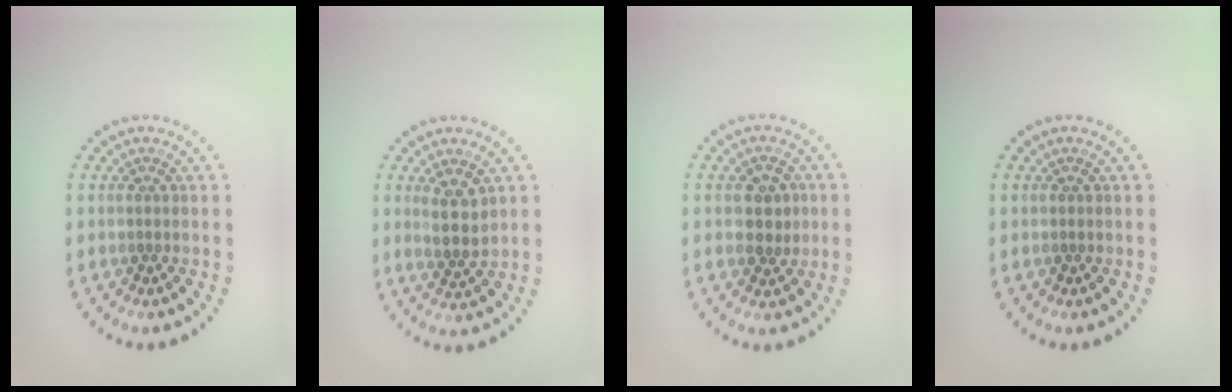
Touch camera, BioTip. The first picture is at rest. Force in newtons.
{"total": 2.6, "press": 2.3, "slide": 1.1}
{"total": 2.4, "press": 2.4, "slide": 0.5}
{"total": 0.0}